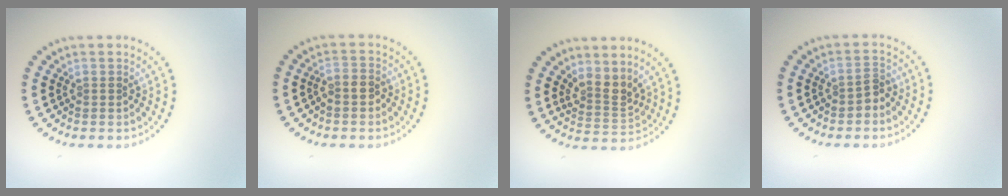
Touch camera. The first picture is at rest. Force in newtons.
{"total": 1.3, "press": 1.2, "slide": 0.6}
{"total": 2.8, "press": 2.0, "slide": 2.0}
{"total": 1.4, "press": 1.2, "slide": 0.7}